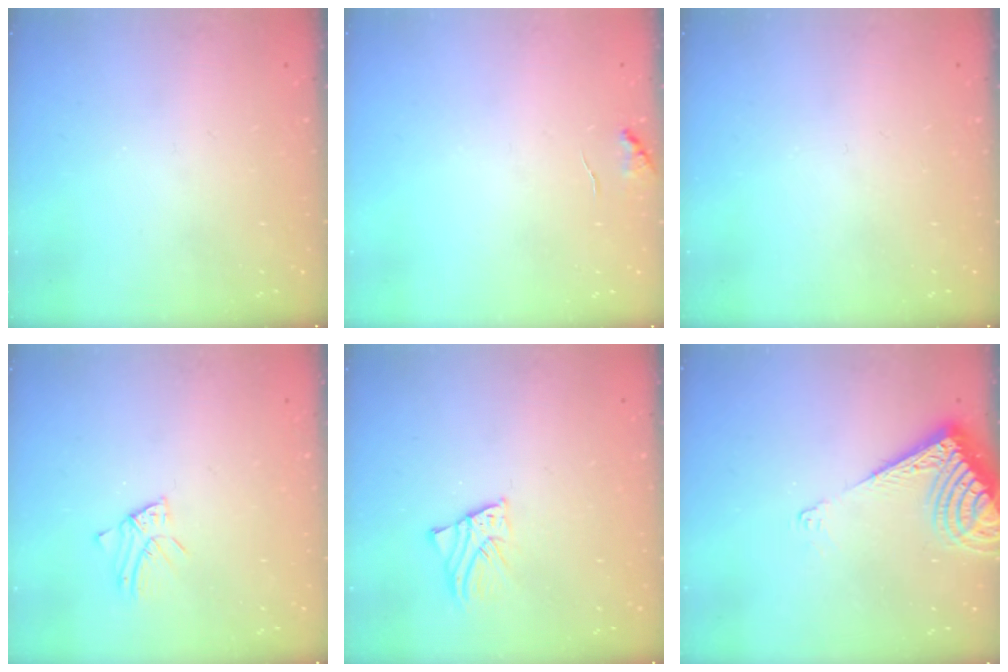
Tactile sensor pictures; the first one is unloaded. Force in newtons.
{"total": 5.4, "press": 5.4, "slide": 0.6}
{"total": 0.0}
{"total": 3.0, "press": 3.0, "slide": 0.2}
{"total": 2.2, "press": 2.2, "slide": 0.1}
{"total": 8.8, "press": 8.7, "slide": 1.6}